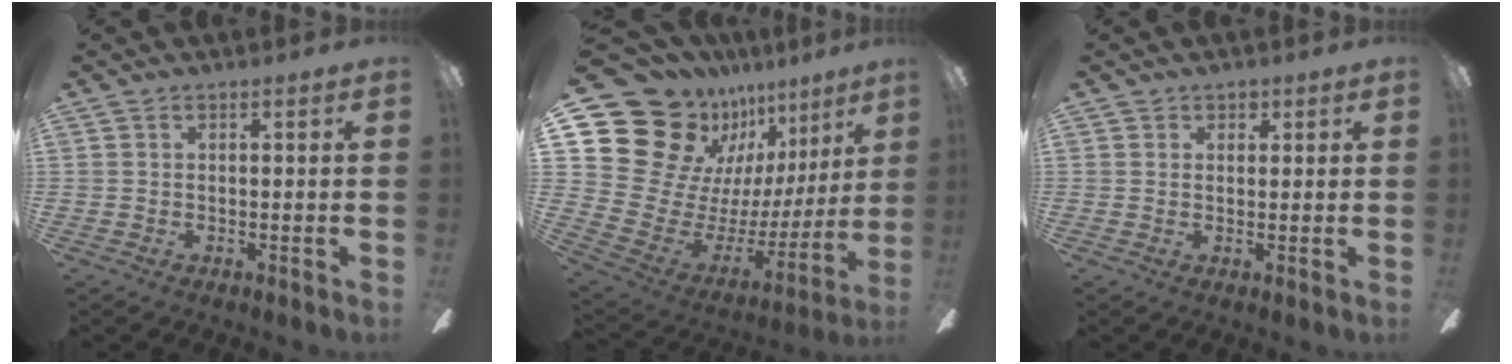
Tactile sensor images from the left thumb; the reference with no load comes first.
{"total": 20.4, "force": [13.8, 12.5, 8.4], "torque": [-0.172, -0.111, 0.272]}
{"total": 1.9, "force": [1.2, 1.5, 0.2], "torque": [0.010, -0.004, 0.018]}